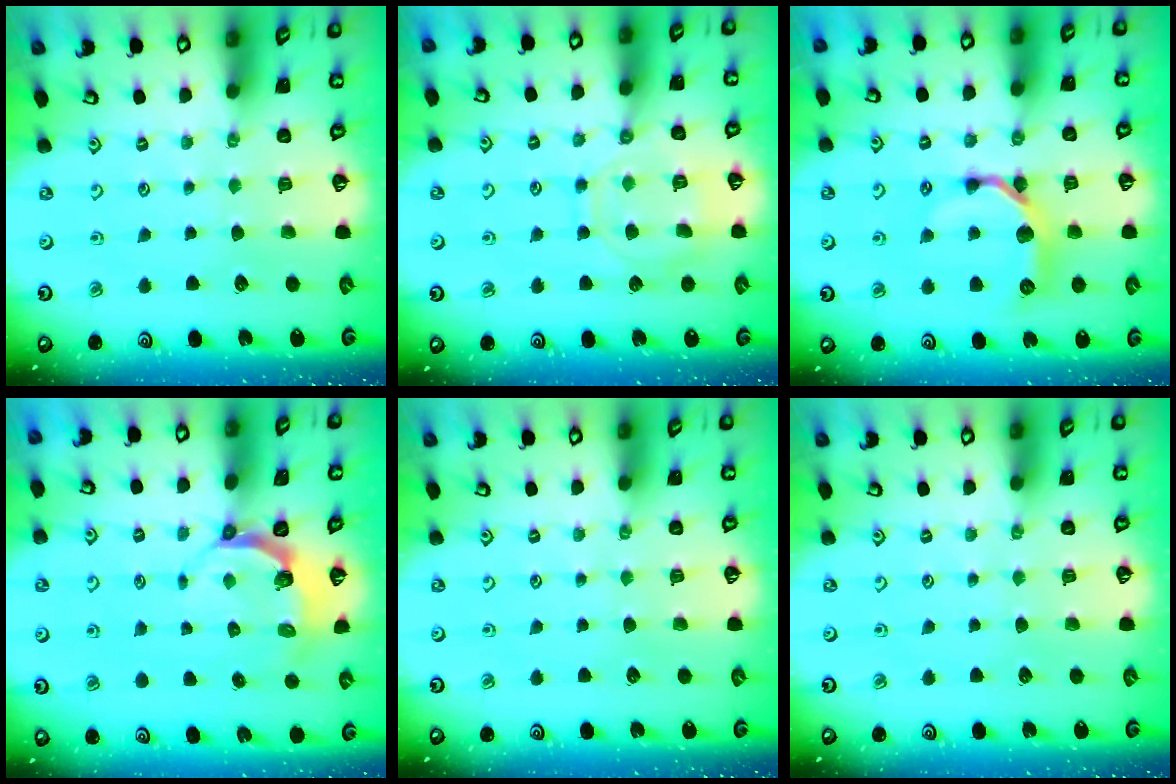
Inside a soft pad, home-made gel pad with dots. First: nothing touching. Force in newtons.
{"total": 11.7, "press": 11.6, "slide": 1.2}
{"total": 11.3, "press": 11.3, "slide": 0.6}
{"total": 4.7, "press": 3.7, "slide": 2.8}
{"total": 0.0}
{"total": 0.0}